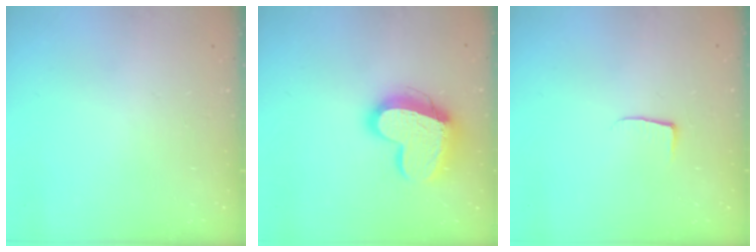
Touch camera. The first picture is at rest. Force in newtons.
{"total": 16.7, "press": 16.6, "slide": 1.4}
{"total": 3.7, "press": 3.7, "slide": 0.5}